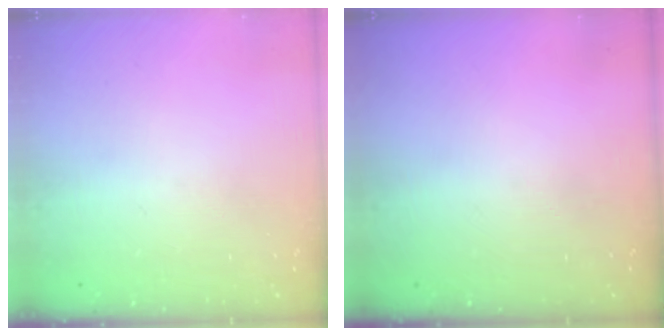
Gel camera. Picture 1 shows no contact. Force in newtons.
{"total": 0.0}